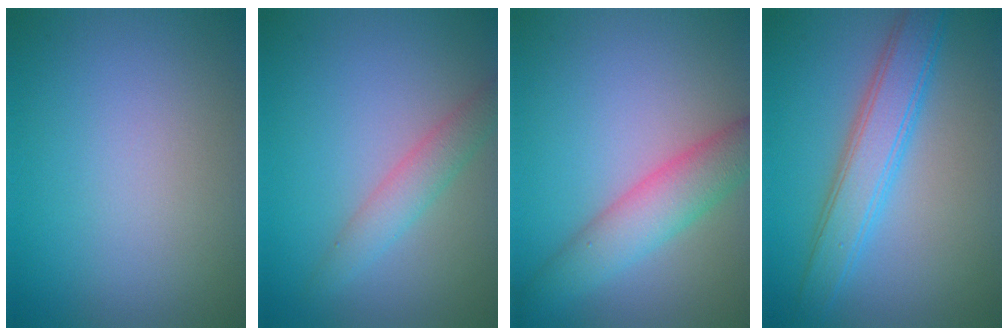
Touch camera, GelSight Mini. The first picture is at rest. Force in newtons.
{"total": 2.7, "press": 2.7, "slide": 0.1}
{"total": 4.8, "press": 4.8, "slide": 0.2}
{"total": 4.8, "press": 4.8, "slide": 0.1}